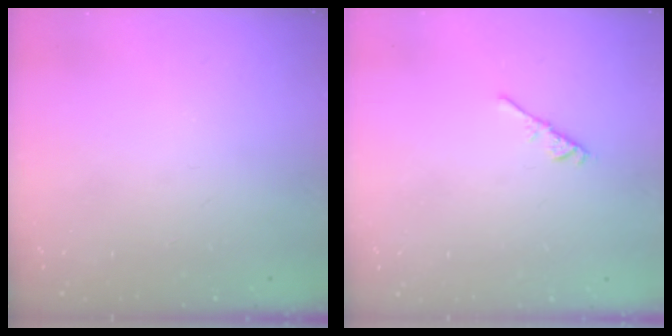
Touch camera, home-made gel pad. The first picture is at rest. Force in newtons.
{"total": 3.1, "press": 3.0, "slide": 0.7}